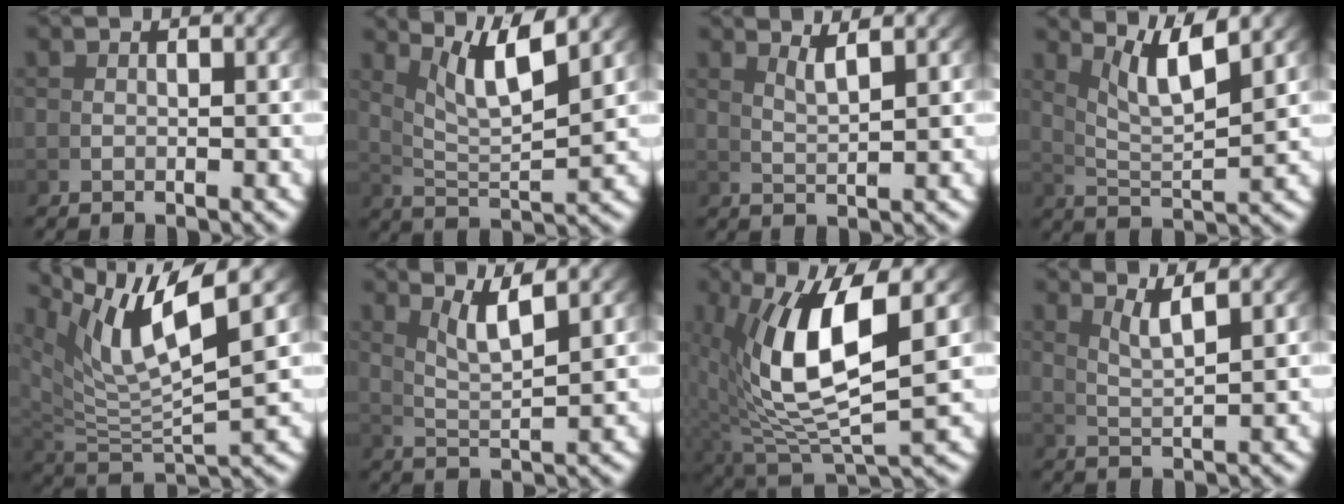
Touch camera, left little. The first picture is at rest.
{"total": 6.6, "force": [4.3, 1.5, 4.8], "torque": [-0.075, -0.001, 0.080]}
{"total": 2.6, "force": [2.1, -0.8, 1.3], "torque": [-0.019, -0.003, 0.044]}
{"total": 6.0, "force": [3.9, 1.2, 4.3], "torque": [-0.069, -0.003, 0.075]}
{"total": 10.3, "force": [5.0, 4.4, 7.9], "torque": [-0.158, 0.010, 0.087]}
{"total": 3.8, "force": [2.7, 0.0, 2.6], "torque": [-0.048, -0.006, 0.055]}
{"total": 11.0, "force": [0.8, 5.4, 9.6], "torque": [-0.187, -0.025, 0.042]}
{"total": 3.0, "force": [2.3, -0.5, 1.9], "torque": [-0.031, -0.002, 0.047]}